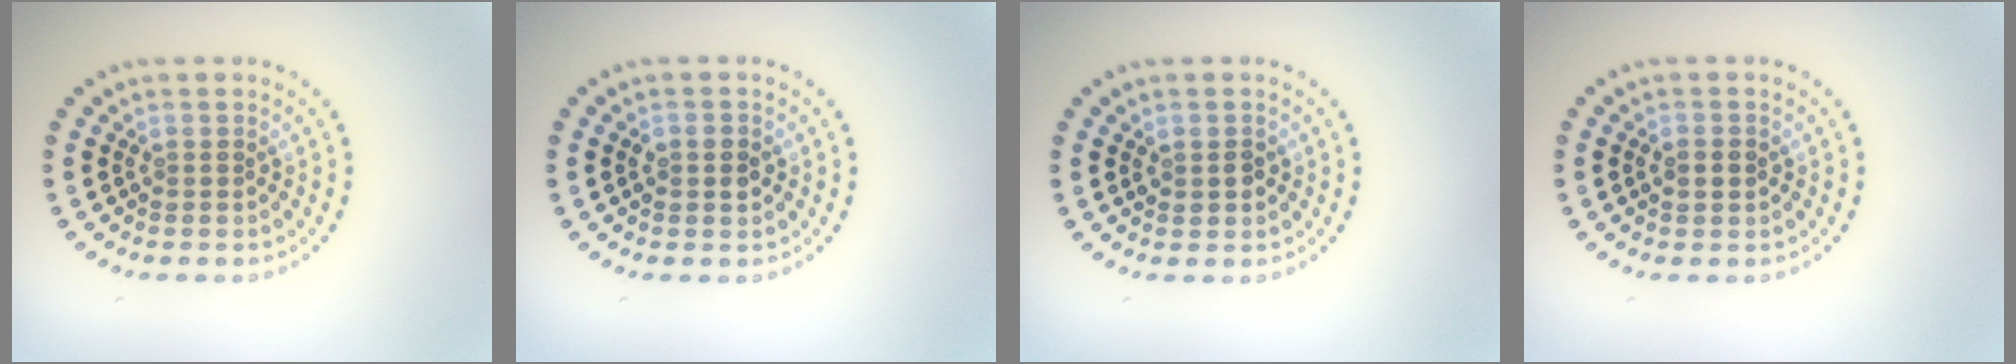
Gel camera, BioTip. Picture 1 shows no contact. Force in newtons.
{"total": 1.8, "press": 1.8, "slide": 0.2}
{"total": 1.3, "press": 1.2, "slide": 0.3}
{"total": 1.8, "press": 1.8, "slide": 0.1}